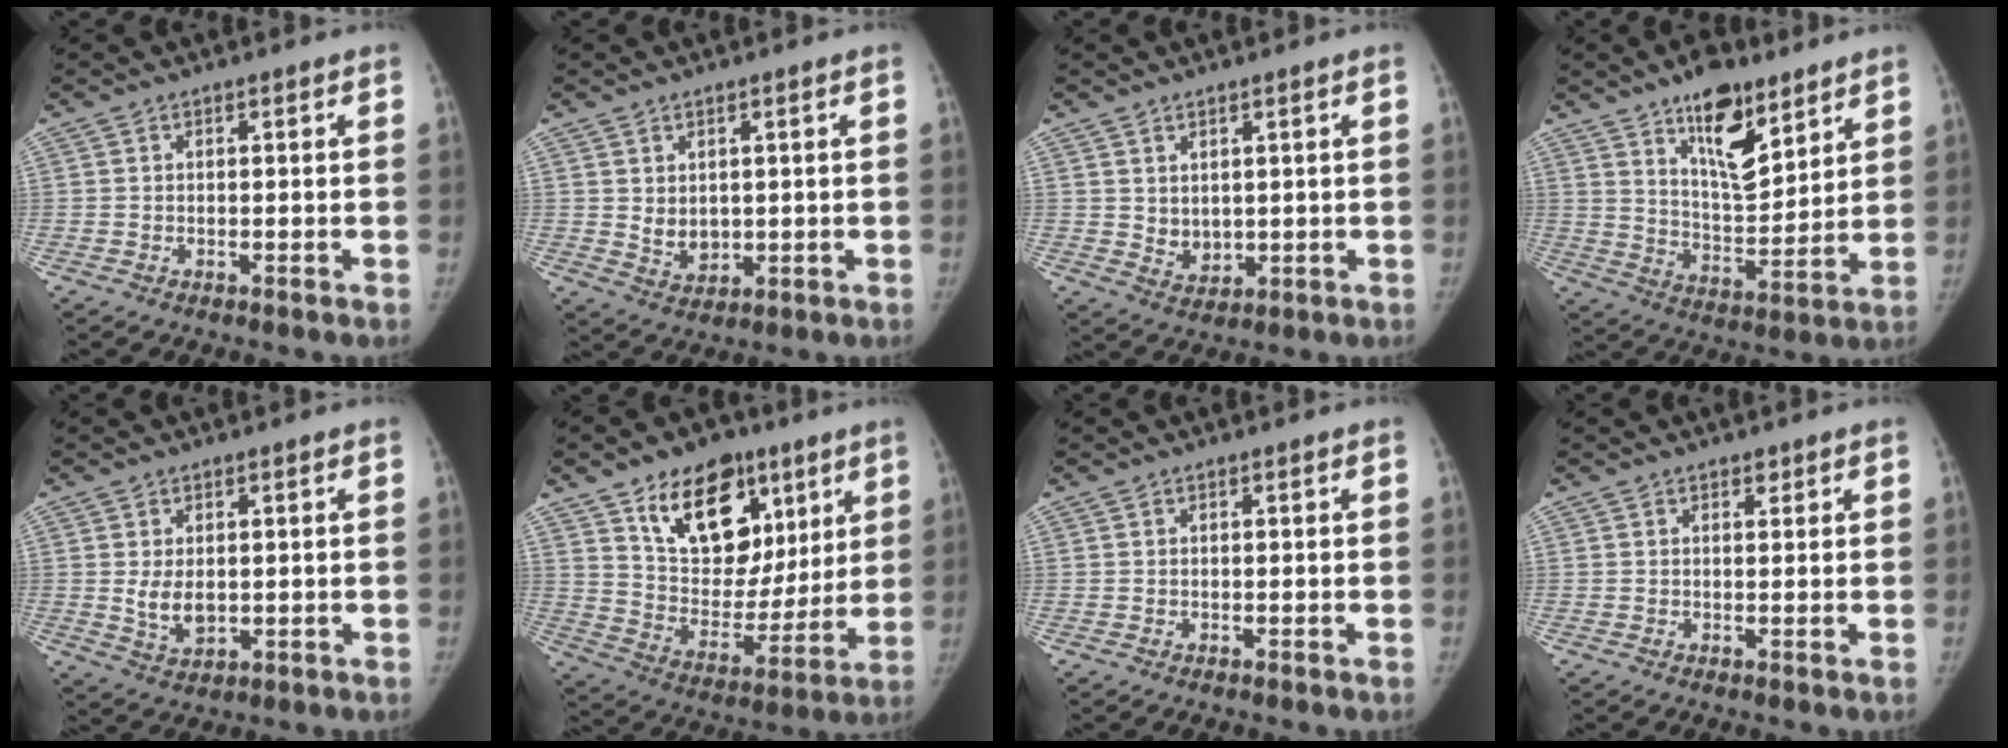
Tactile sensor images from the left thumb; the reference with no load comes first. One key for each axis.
{"total": 4.3, "fx": 0.8, "fy": 3.3, "fz": 2.7, "tx": -0.031, "ty": -0.016, "tz": 0.029}
{"total": 3.9, "fx": 1.4, "fy": 2.8, "fz": 2.3, "tx": -0.027, "ty": -0.018, "tz": 0.038}
{"total": 14.4, "fx": 9.0, "fy": 6.2, "fz": 9.4, "tx": -0.115, "ty": -0.061, "tz": 0.153}
{"total": 5.1, "fx": 0.3, "fy": 3.3, "fz": 3.9, "tx": -0.061, "ty": -0.014, "tz": 0.017}
{"total": 20.8, "fx": 10.9, "fy": 13.4, "fz": 11.5, "tx": -0.121, "ty": -0.044, "tz": 0.184}
{"total": 0.0}
{"total": 1.3, "fx": 0.9, "fy": 0.8, "fz": 0.5, "tx": 0.003, "ty": -0.005, "tz": 0.011}